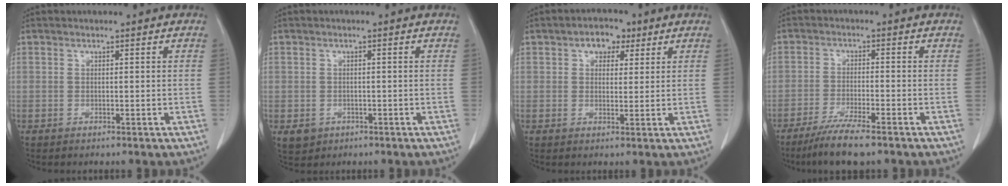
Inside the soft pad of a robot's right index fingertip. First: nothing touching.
{"total": 2.9, "force": [-1.0, 2.6, 0.6], "torque": [-0.004, 0.006, -0.006]}
{"total": 4.3, "force": [2.2, 2.8, 2.4], "torque": [-0.029, 0.018, 0.034]}
{"total": 7.3, "force": [-5.4, 0.3, 4.8], "torque": [-0.084, -0.018, -0.092]}